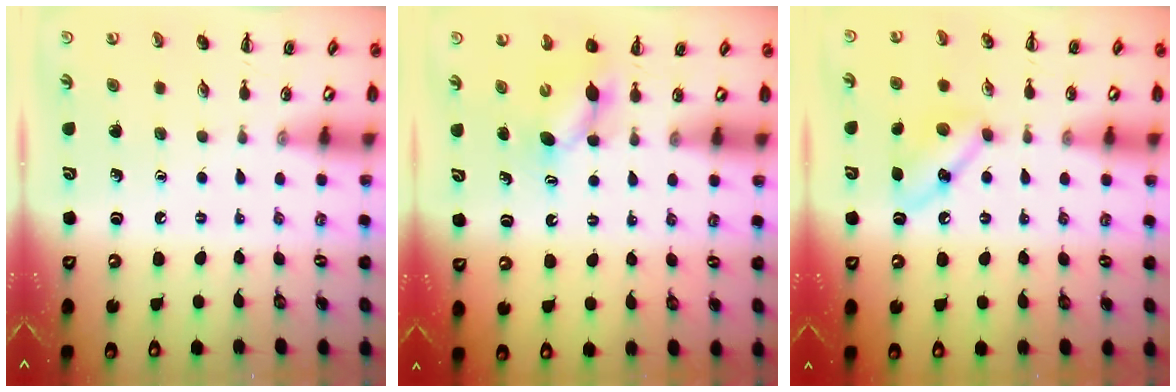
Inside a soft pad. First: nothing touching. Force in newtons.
{"total": 4.4, "press": 4.3, "slide": 0.6}
{"total": 7.2, "press": 7.0, "slide": 1.7}